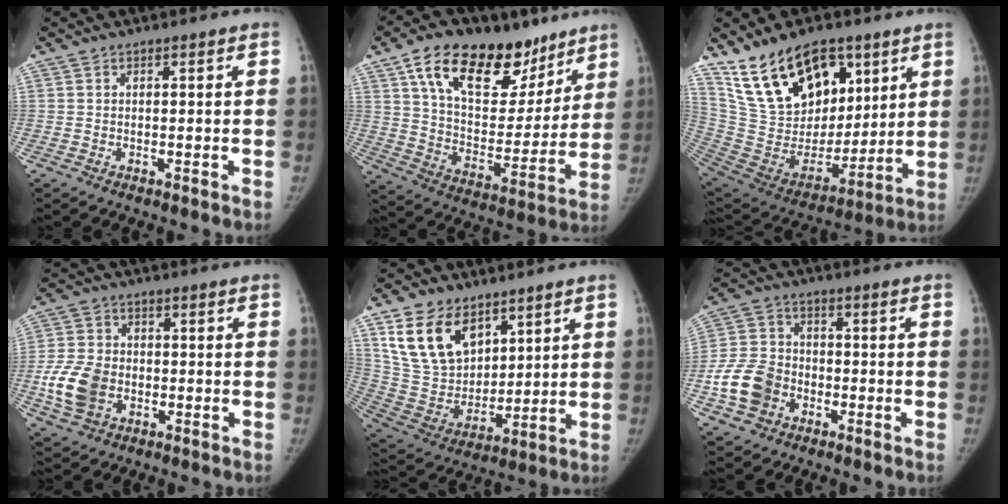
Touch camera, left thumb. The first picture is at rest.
{"total": 25.4, "force": [15.0, 13.5, 15.4], "torque": [-0.203, -0.034, 0.248]}
{"total": 23.1, "force": [13.5, 13.0, 13.6], "torque": [-0.196, -0.054, 0.257]}
{"total": 10.3, "force": [-2.4, 7.7, 6.4], "torque": [-0.121, 0.008, -0.046]}
{"total": 16.7, "force": [9.0, 11.0, 8.8], "torque": [-0.130, -0.043, 0.190]}
{"total": 10.5, "force": [-3.8, 8.3, 5.0], "torque": [-0.084, 0.021, -0.073]}